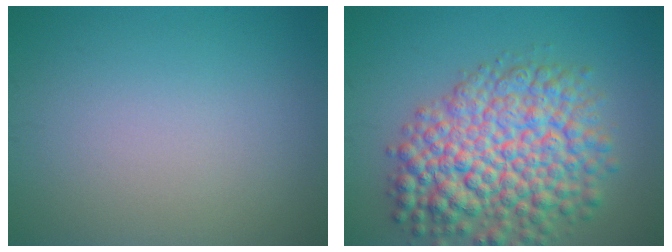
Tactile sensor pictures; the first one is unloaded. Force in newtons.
{"total": 10.1, "press": 10.1, "slide": 0.4}